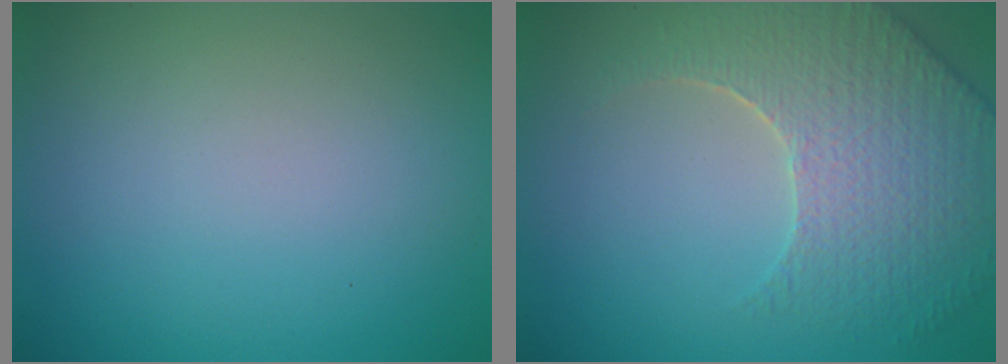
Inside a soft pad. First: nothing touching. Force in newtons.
{"total": 5.9, "press": 5.1, "slide": 3.0}